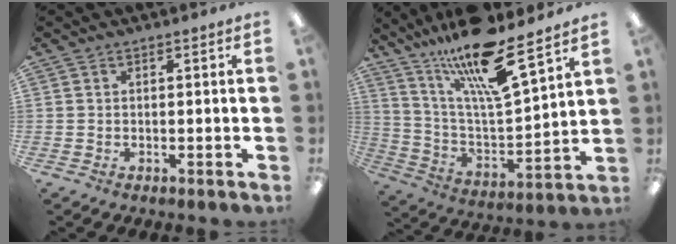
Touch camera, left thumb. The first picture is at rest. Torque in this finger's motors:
{"motor_torque": [0.46, 0.49, 1.11, -1.66, 0.18]}